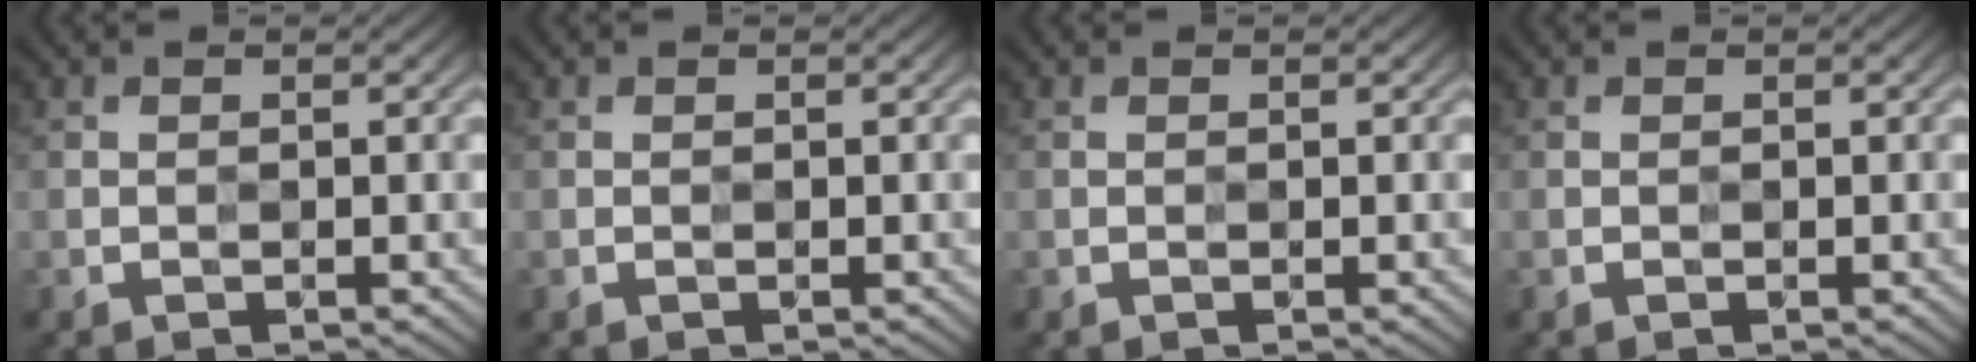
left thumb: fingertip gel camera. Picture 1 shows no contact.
{"total": 0.0}
{"total": 0.0}
{"total": 0.0}